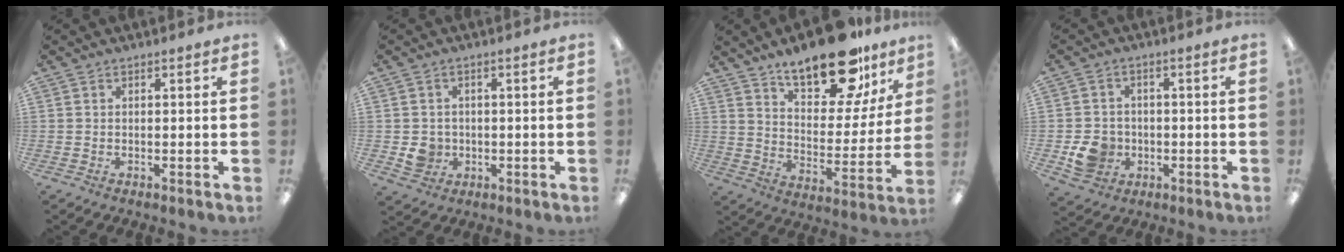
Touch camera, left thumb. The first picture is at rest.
{"total": 4.2, "force": [-0.5, 4.0, 1.2], "torque": [-0.008, 0.002, -0.008]}
{"total": 20.2, "force": [15.0, 8.0, 10.9], "torque": [-0.168, -0.090, 0.254]}
{"total": 6.8, "force": [-2.0, 6.0, 2.6], "torque": [-0.049, 0.008, -0.033]}